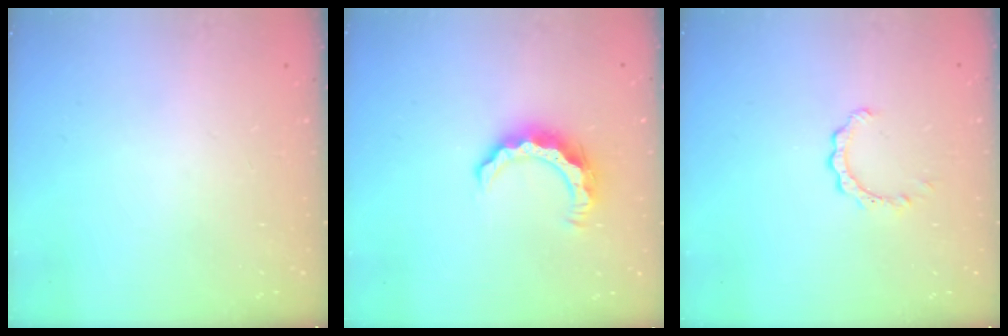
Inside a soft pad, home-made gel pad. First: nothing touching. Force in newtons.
{"total": 7.9, "press": 7.9, "slide": 0.3}
{"total": 2.3, "press": 2.3, "slide": 0.3}